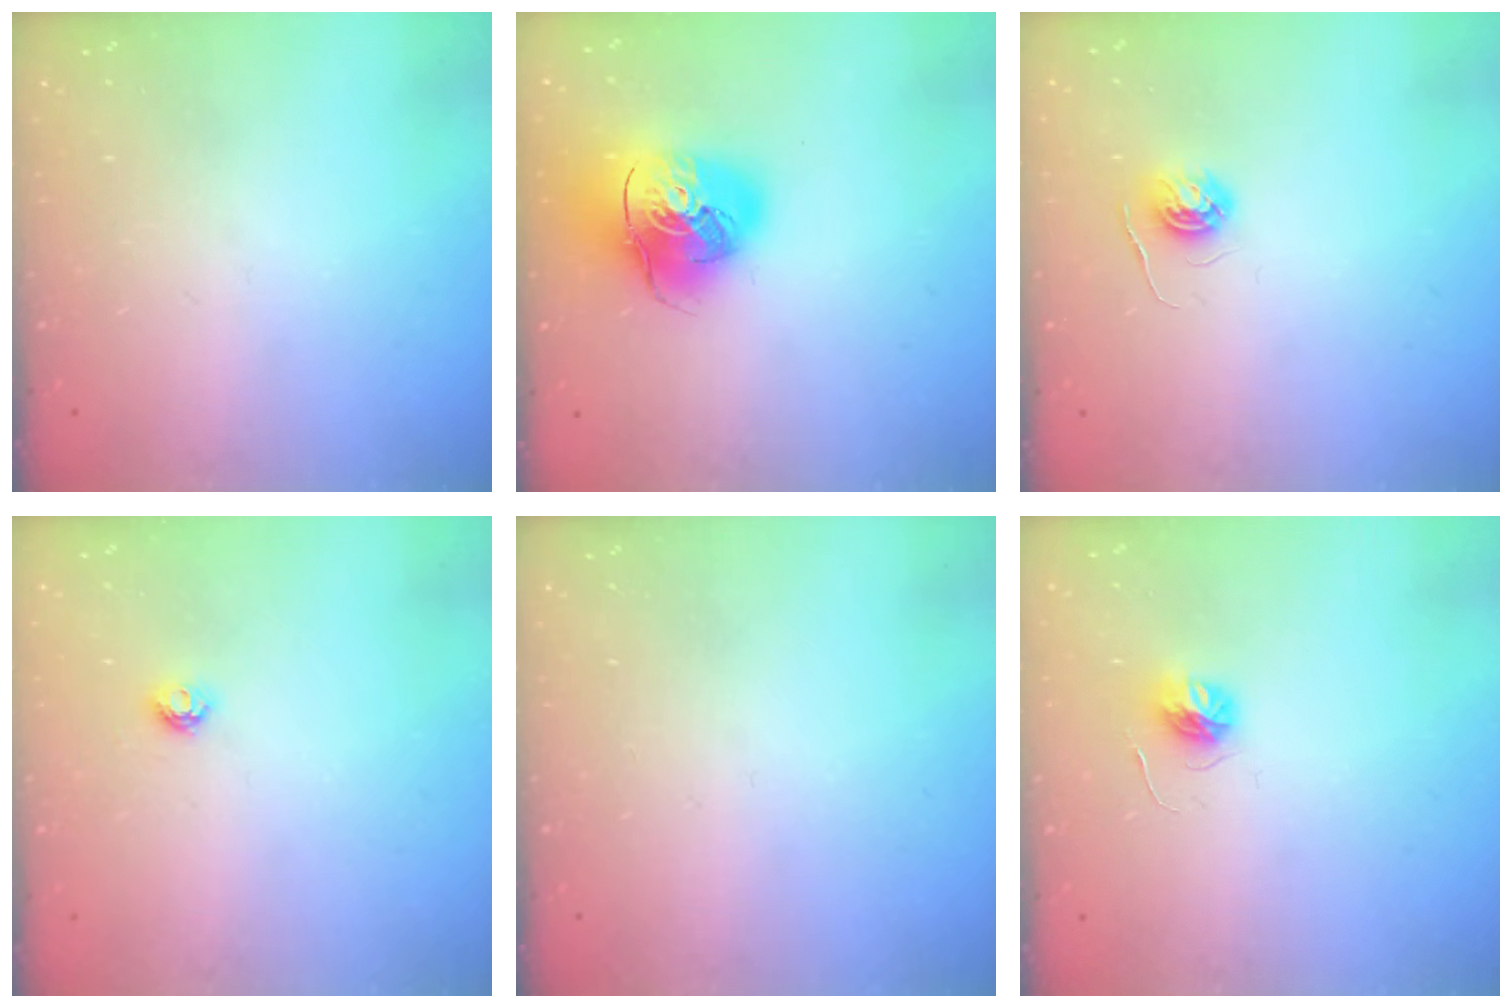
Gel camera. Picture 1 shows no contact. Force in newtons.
{"total": 16.2, "press": 16.0, "slide": 2.4}
{"total": 4.7, "press": 4.6, "slide": 0.4}
{"total": 3.6, "press": 3.5, "slide": 0.3}
{"total": 0.0}
{"total": 5.2, "press": 5.2, "slide": 0.6}